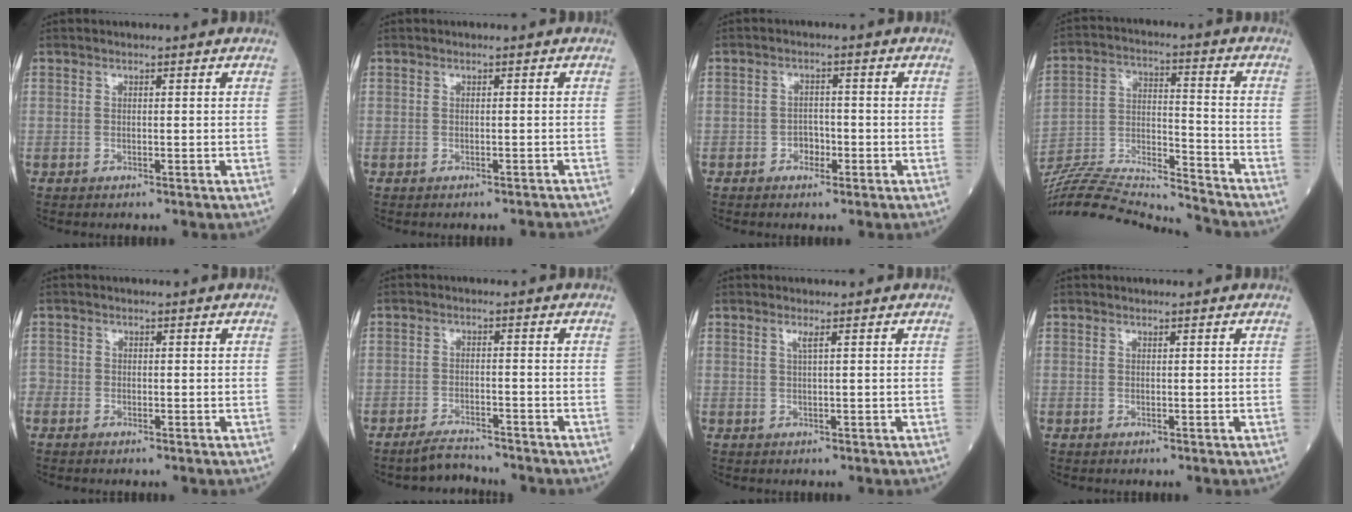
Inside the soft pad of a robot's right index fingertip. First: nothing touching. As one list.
[{"total": 2.5, "force": [-2.4, 0.2, 0.6], "torque": [-0.010, -0.008, -0.027]}, {"total": 2.3, "force": [-1.0, 1.6, 1.2], "torque": [-0.013, 0.008, -0.018]}, {"total": 21.9, "force": [-20.8, -0.5, 6.7], "torque": [-0.148, -0.010, -0.349]}, {"total": 1.4, "force": [-0.6, 1.2, 0.3], "torque": [-0.004, 0.003, -0.016]}, {"total": 3.1, "force": [-3.1, 0.2, 0.2], "torque": [-0.007, -0.013, -0.053]}, {"total": 1.1, "force": [0.5, -0.2, 0.9], "torque": [-0.025, -0.002, 0.011]}, {"total": 0.0}]